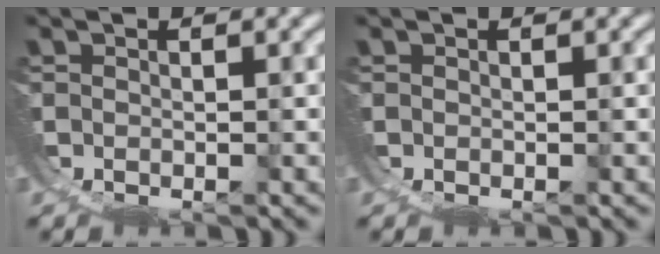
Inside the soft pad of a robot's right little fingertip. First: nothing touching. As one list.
[{"total": 0.0}]